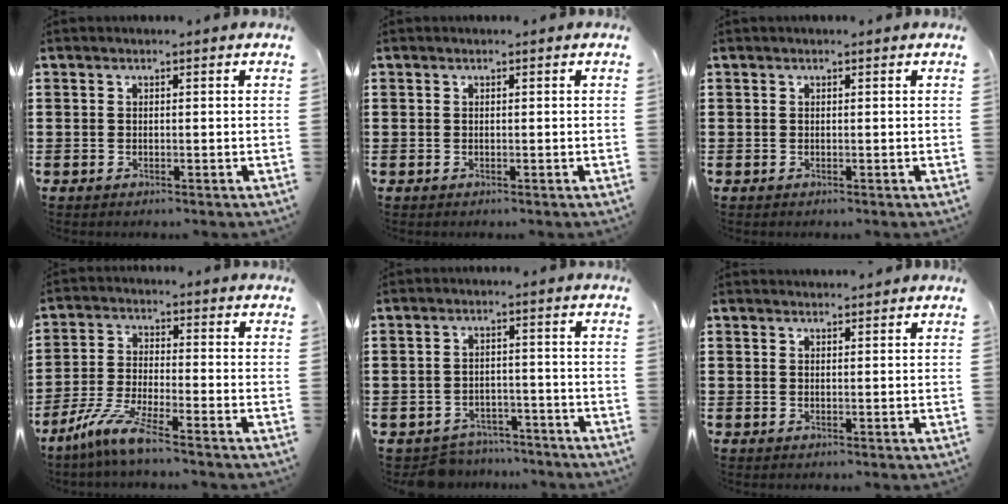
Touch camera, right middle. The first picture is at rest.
{"total": 0.0}
{"total": 0.0}
{"total": 6.7, "force": [-5.0, 0.1, 4.5], "torque": [-0.105, -0.021, -0.098]}
{"total": 3.9, "force": [-3.8, 0.8, -0.1], "torque": [-0.007, 0.002, -0.081]}
{"total": 1.3, "force": [1.3, 0.0, -0.1], "torque": [-0.003, -0.002, 0.025]}